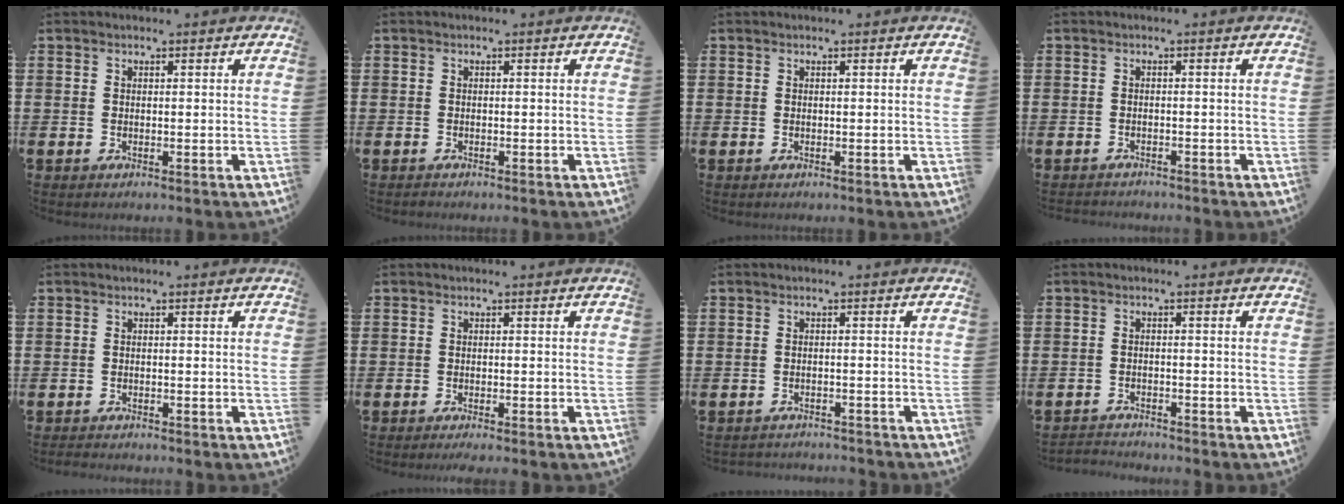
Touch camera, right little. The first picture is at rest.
{"total": 0.0}
{"total": 0.0}
{"total": 0.8, "force": [-0.8, 0.1, -0.1], "torque": [-0.002, 0.001, -0.018]}
{"total": 0.6, "force": [-0.6, 0.1, 0.2], "torque": [-0.005, -0.002, -0.013]}
{"total": 0.7, "force": [-0.6, 0.0, 0.5], "torque": [-0.007, -0.003, -0.011]}
{"total": 1.4, "force": [-1.4, 0.0, -0.1], "torque": [-0.005, 0.002, -0.030]}
{"total": 1.6, "force": [-1.6, 0.0, -0.2], "torque": [-0.002, 0.003, -0.036]}